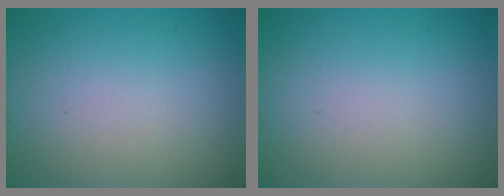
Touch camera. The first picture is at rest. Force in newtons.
{"total": 0.0}